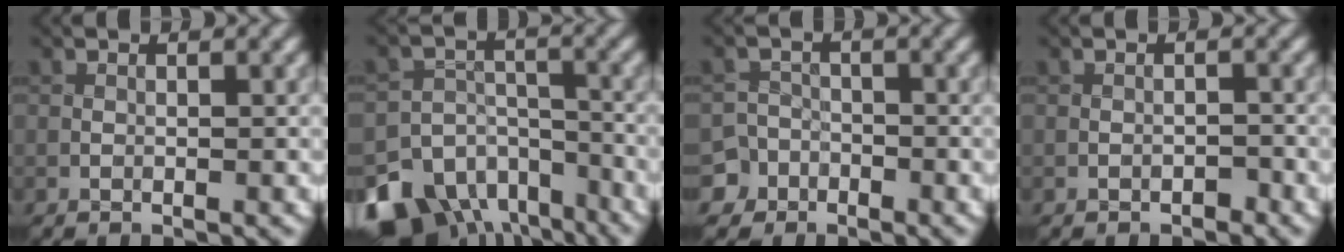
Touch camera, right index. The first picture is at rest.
{"total": 14.5, "force": [-10.3, 9.2, 4.3], "torque": [-0.093, -0.037, -0.164]}
{"total": 5.7, "force": [-3.8, 4.2, 0.2], "torque": [0.016, -0.013, -0.078]}
{"total": 0.7, "force": [-0.6, 0.3, 0.2], "torque": [0.001, 0.004, -0.006]}